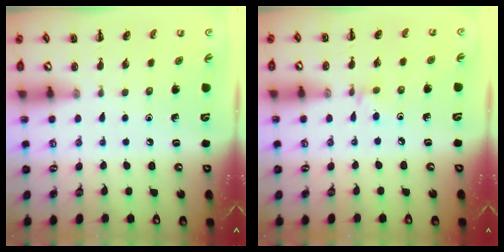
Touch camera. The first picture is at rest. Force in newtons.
{"total": 2.8, "press": 2.6, "slide": 1.0}